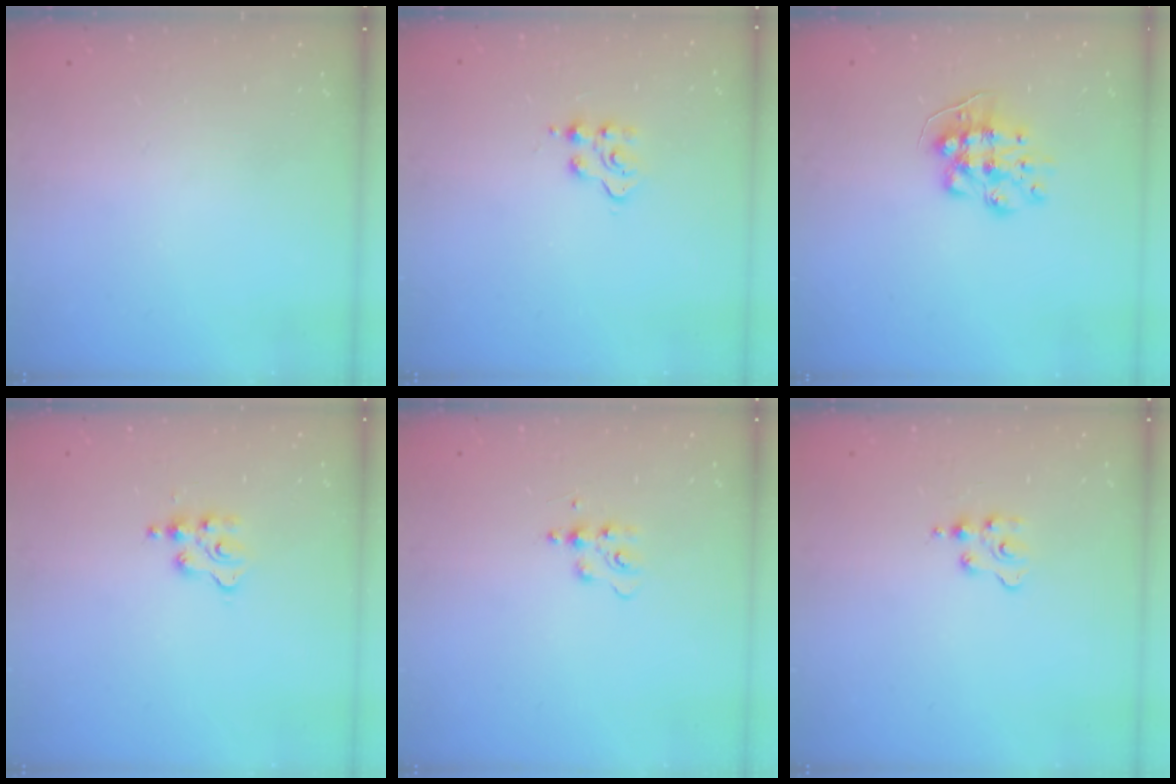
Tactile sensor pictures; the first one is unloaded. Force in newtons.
{"total": 4.2, "press": 4.1, "slide": 0.5}
{"total": 8.8, "press": 8.7, "slide": 0.6}
{"total": 3.9, "press": 3.9, "slide": 0.5}
{"total": 6.7, "press": 6.7, "slide": 0.6}
{"total": 2.3, "press": 2.3, "slide": 0.3}